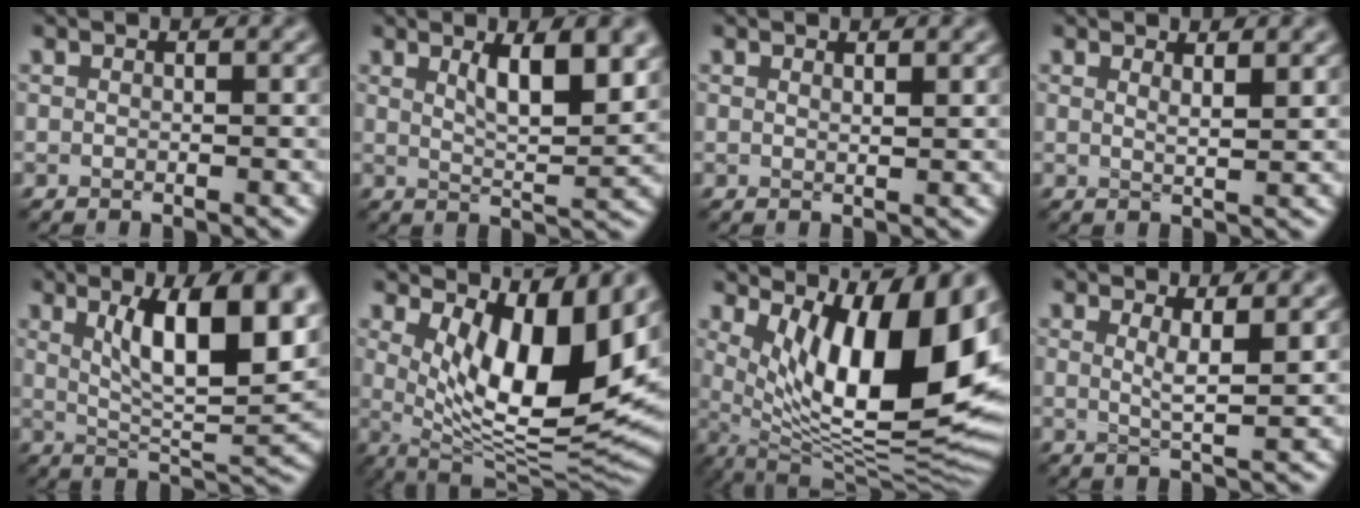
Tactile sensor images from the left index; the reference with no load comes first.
{"total": 6.4, "force": [2.5, 2.0, 5.5], "torque": [-0.081, -0.003, 0.042]}
{"total": 0.8, "force": [0.7, 0.1, 0.3], "torque": [-0.004, 0.000, 0.013]}
{"total": 1.7, "force": [1.2, 0.5, 1.1], "torque": [-0.010, -0.001, 0.018]}
{"total": 10.9, "force": [3.6, 3.5, 9.7], "torque": [-0.142, -0.005, 0.065]}
{"total": 11.5, "force": [3.1, 4.3, 10.2], "torque": [-0.156, -0.021, 0.059]}
{"total": 14.3, "force": [4.3, 5.0, 12.7], "torque": [-0.175, -0.013, 0.077]}
{"total": 2.7, "force": [1.2, 0.7, 2.3], "torque": [-0.033, -0.009, 0.021]}